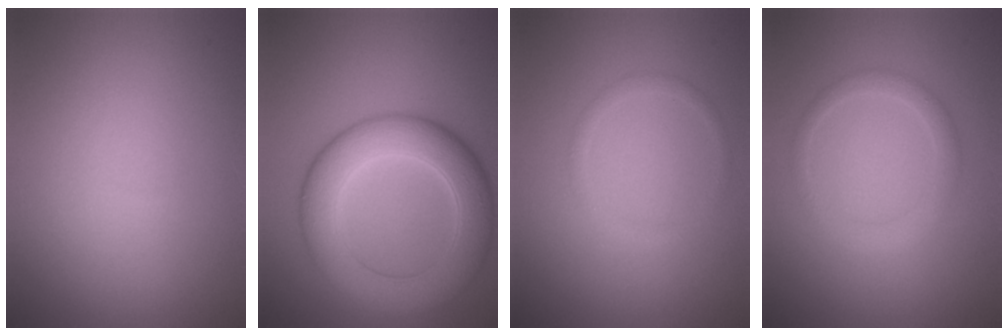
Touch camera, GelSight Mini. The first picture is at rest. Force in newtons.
{"total": 7.6, "press": 7.6, "slide": 0.2}
{"total": 1.0, "press": 1.0, "slide": 0.1}
{"total": 1.8, "press": 1.8, "slide": 0.0}